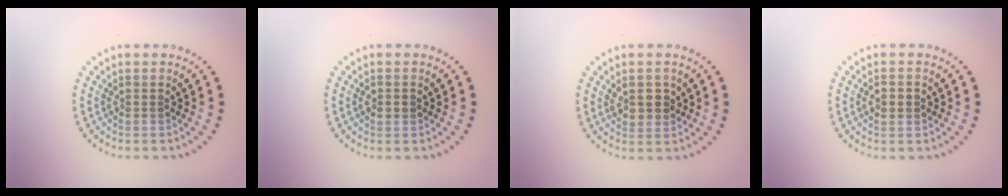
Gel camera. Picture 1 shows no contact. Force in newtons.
{"total": 1.3, "press": 1.3, "slide": 0.2}
{"total": 2.1, "press": 2.0, "slide": 0.6}
{"total": 2.0, "press": 2.0, "slide": 0.0}